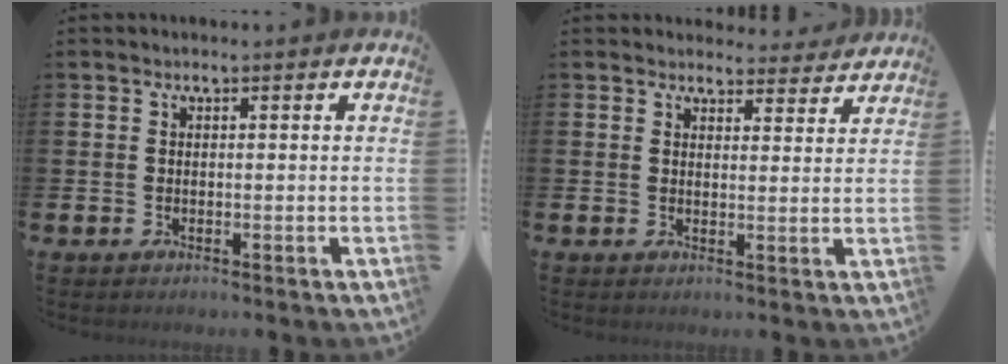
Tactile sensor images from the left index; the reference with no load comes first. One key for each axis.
{"total": 3.5, "fx": 3.4, "fy": 0.9, "fz": 0.0, "tx": 0.001, "ty": -0.020, "tz": 0.060}